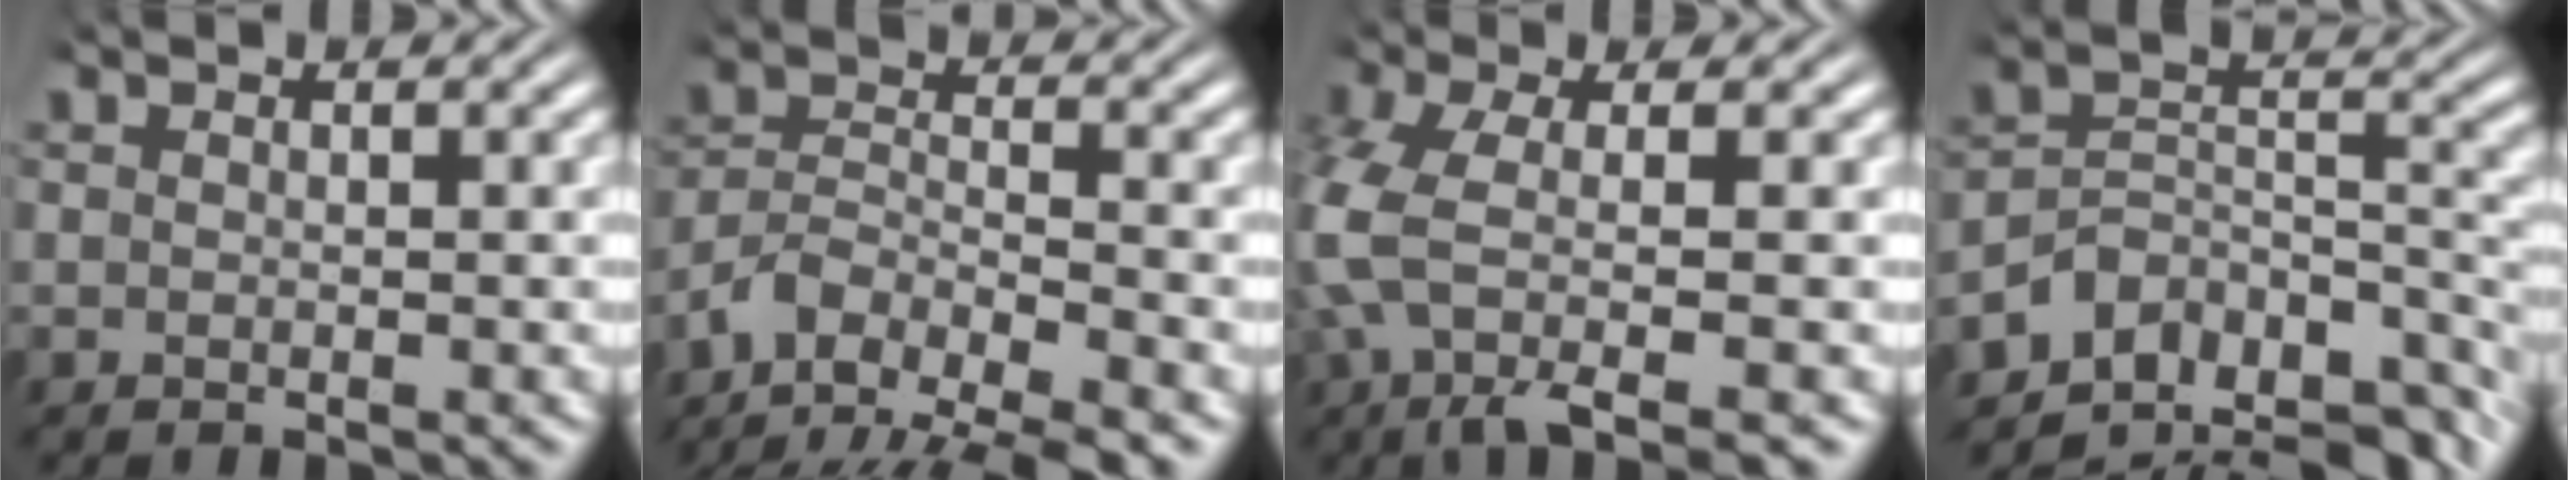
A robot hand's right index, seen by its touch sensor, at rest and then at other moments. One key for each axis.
{"total": 9.5, "fx": -4.1, "fy": 7.1, "fz": 4.7, "tx": -0.105, "ty": -0.035, "tz": -0.065}
{"total": 7.4, "fx": -2.6, "fy": 3.4, "fz": 6.1, "tx": -0.155, "ty": -0.043, "tz": -0.019}
{"total": 14.3, "fx": -7.2, "fy": 9.4, "fz": 8.1, "tx": -0.122, "ty": -0.039, "tz": -0.106}